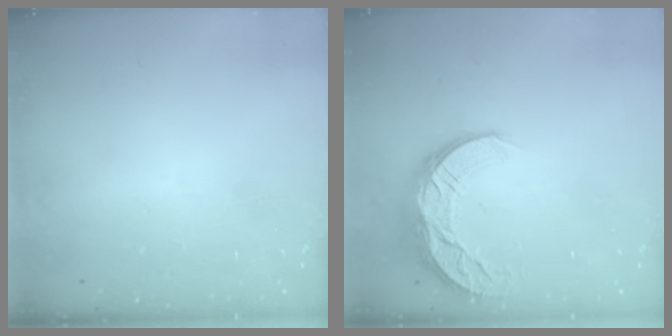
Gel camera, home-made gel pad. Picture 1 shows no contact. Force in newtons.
{"total": 10.1, "press": 10.1, "slide": 0.7}